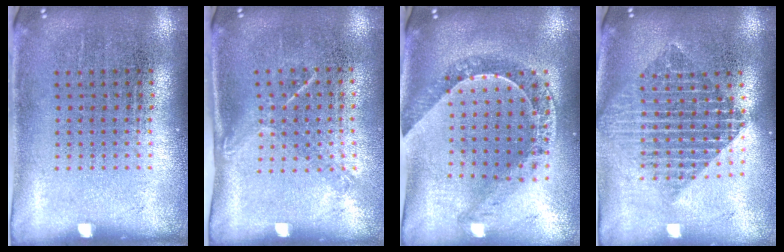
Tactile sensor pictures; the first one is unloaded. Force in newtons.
{"total": 1.4, "press": 1.0, "slide": 1.0}
{"total": 1.1, "press": 1.1, "slide": 0.2}
{"total": 2.0, "press": 1.6, "slide": 1.2}